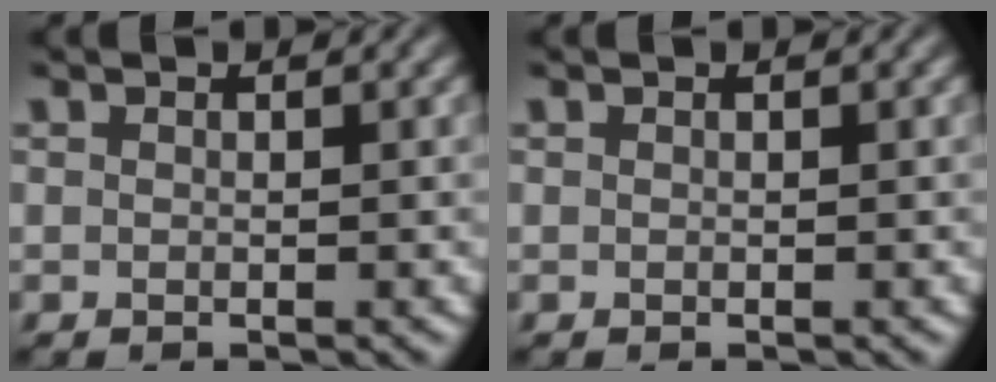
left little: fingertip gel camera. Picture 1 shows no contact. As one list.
[{"total": 0.0}]